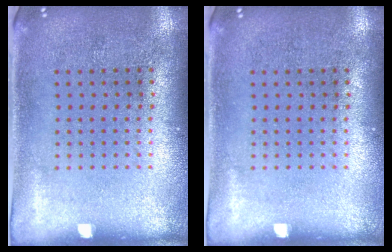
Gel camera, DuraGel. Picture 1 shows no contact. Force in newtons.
{"total": 0.0}